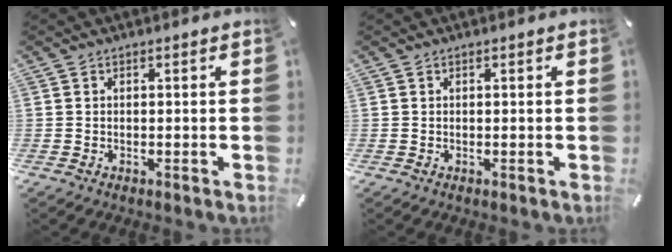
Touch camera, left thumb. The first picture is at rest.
{"total": 0.0}